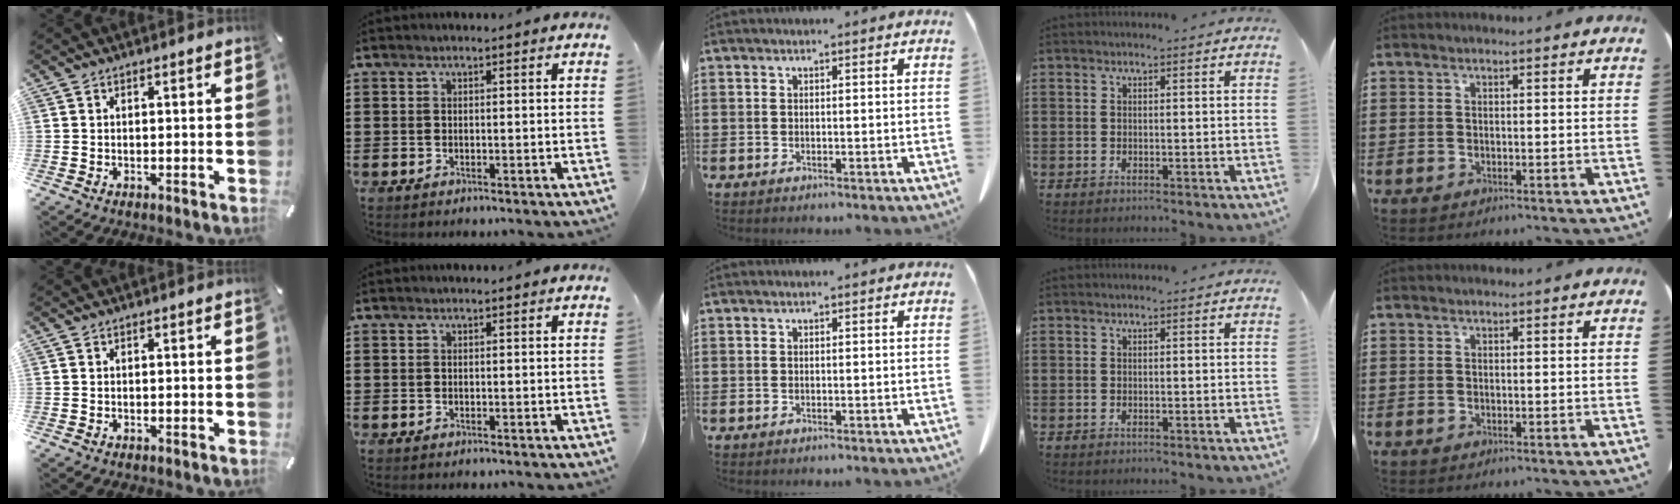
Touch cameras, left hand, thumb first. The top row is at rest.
{}